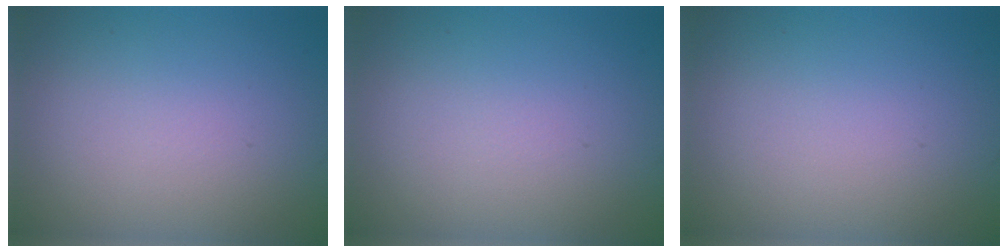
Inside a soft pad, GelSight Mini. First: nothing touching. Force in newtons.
{"total": 0.0}
{"total": 0.0}